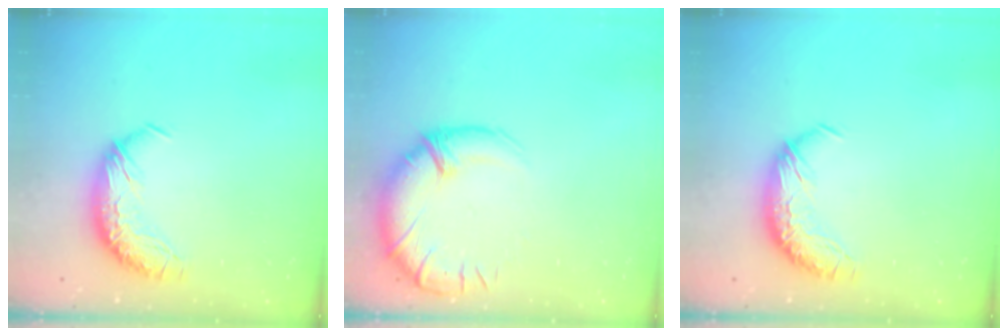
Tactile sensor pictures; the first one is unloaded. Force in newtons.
{"total": 2.8, "press": 0.1, "slide": 2.8}
{"total": 0.0}